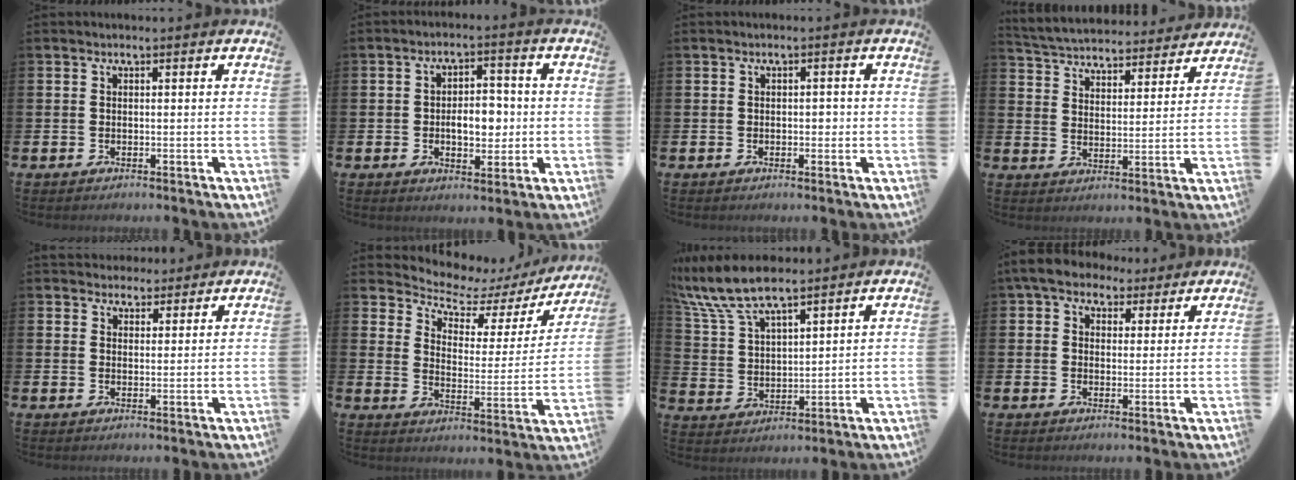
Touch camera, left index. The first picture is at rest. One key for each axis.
{"total": 5.3, "fx": -0.5, "fy": 3.5, "fz": 3.9, "tx": -0.053, "ty": 0.001, "tz": -0.020}
{"total": 1.0, "fx": -0.2, "fy": 0.8, "fz": 0.6, "tx": -0.001, "ty": 0.001, "tz": -0.009}
{"total": 5.1, "fx": 4.9, "fy": 1.1, "fz": 0.2, "tx": -0.030, "ty": -0.039, "tz": 0.084}
{"total": 3.3, "fx": 3.0, "fy": 1.3, "fz": -0.3, "tx": 0.005, "ty": -0.013, "tz": 0.054}
{"total": 5.9, "fx": 5.2, "fy": 2.3, "fz": 1.8, "tx": -0.064, "ty": -0.038, "tz": 0.081}
{"total": 8.7, "fx": 7.7, "fy": 1.8, "fz": 3.6, "tx": -0.103, "ty": -0.019, "tz": 0.143}
{"total": 5.4, "fx": 4.2, "fy": 3.1, "fz": 1.3, "tx": -0.046, "ty": -0.007, "tz": 0.076}